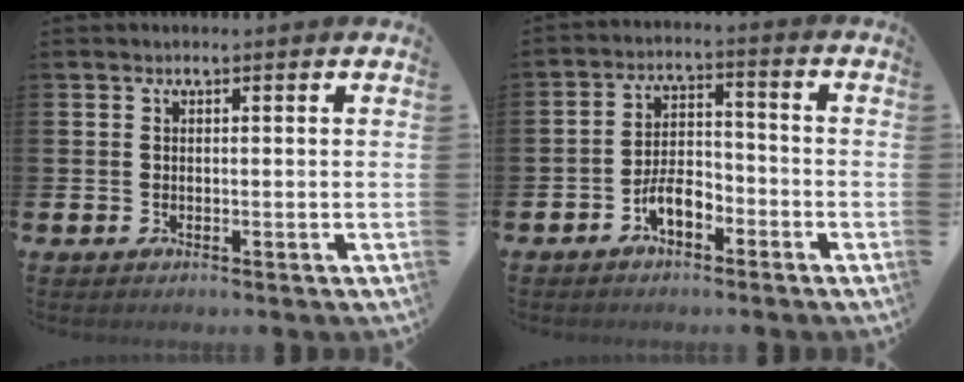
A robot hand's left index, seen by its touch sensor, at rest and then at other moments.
{"total": 5.0, "force": [-2.8, 2.4, 3.3], "torque": [-0.063, 0.015, -0.055]}